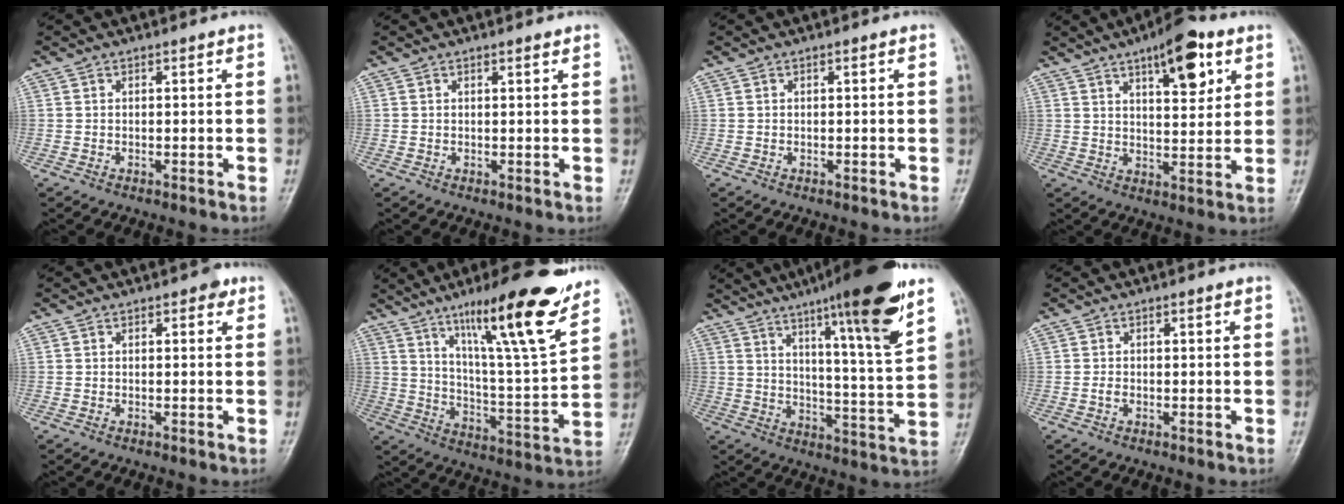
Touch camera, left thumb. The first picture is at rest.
{"total": 0.8, "force": [0.6, 0.2, 0.5], "torque": [-0.008, -0.004, 0.010]}
{"total": 0.0}
{"total": 11.6, "force": [6.0, 4.4, 9.0], "torque": [-0.106, -0.026, 0.086]}
{"total": 1.5, "force": [0.7, 0.9, 1.0], "torque": [-0.001, 0.001, 0.004]}
{"total": 20.6, "force": [13.5, 2.7, 15.3], "torque": [-0.214, -0.072, 0.218]}
{"total": 19.8, "force": [11.8, 1.6, 15.9], "torque": [-0.218, -0.055, 0.175]}
{"total": 1.0, "force": [-0.2, 0.6, 0.8], "torque": [-0.013, 0.003, -0.005]}